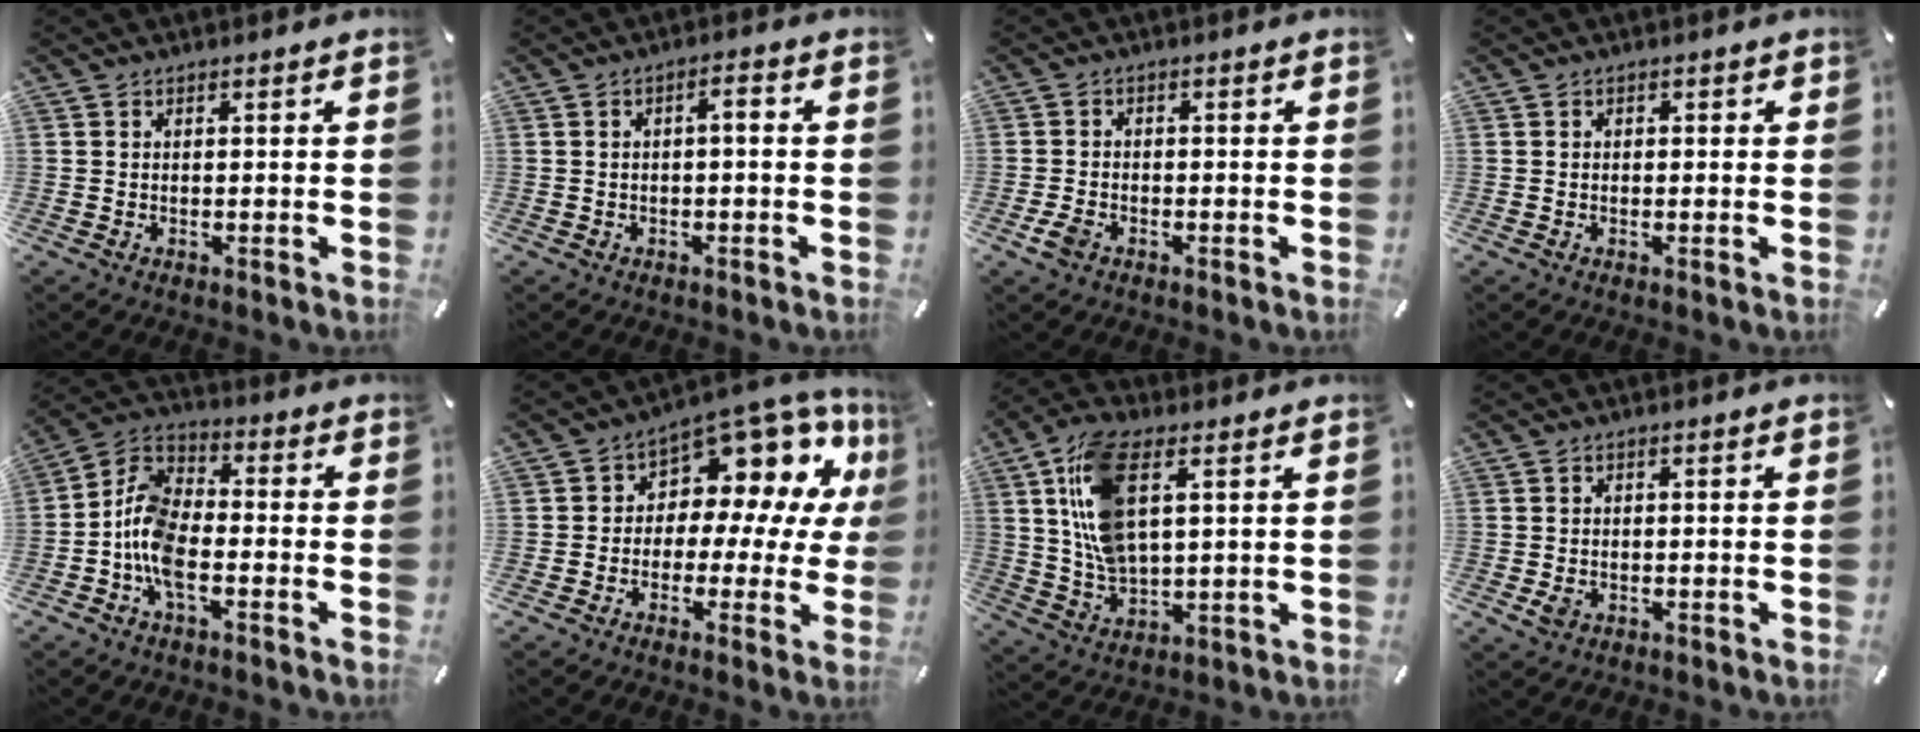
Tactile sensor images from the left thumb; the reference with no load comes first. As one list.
[{"total": 2.6, "force": [-1.0, 0.8, 2.2], "torque": [-0.039, 0.012, -0.022]}, {"total": 3.2, "force": [-1.6, 2.2, 1.8], "torque": [-0.043, 0.002, -0.032]}, {"total": 0.7, "force": [-0.2, 0.7, 0.2], "torque": [-0.004, 0.005, -0.005]}, {"total": 10.1, "force": [-4.4, 5.5, 7.2], "torque": [-0.170, 0.001, -0.088]}, {"total": 9.9, "force": [5.1, 6.2, 5.8], "torque": [-0.096, -0.056, 0.087]}, {"total": 14.1, "force": [4.5, 7.0, 11.4], "torque": [-0.252, -0.002, 0.084]}, {"total": 2.1, "force": [-0.6, 1.7, 1.1], "torque": [-0.026, -0.001, -0.012]}]